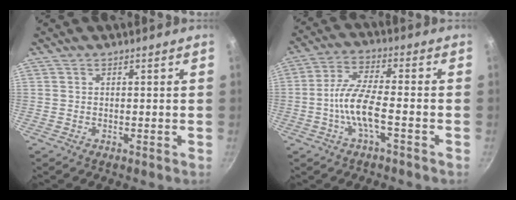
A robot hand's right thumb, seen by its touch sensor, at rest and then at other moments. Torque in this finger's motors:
{"motor_torque": [1.79, -0.45, 1.46, -1.30, 0.66]}